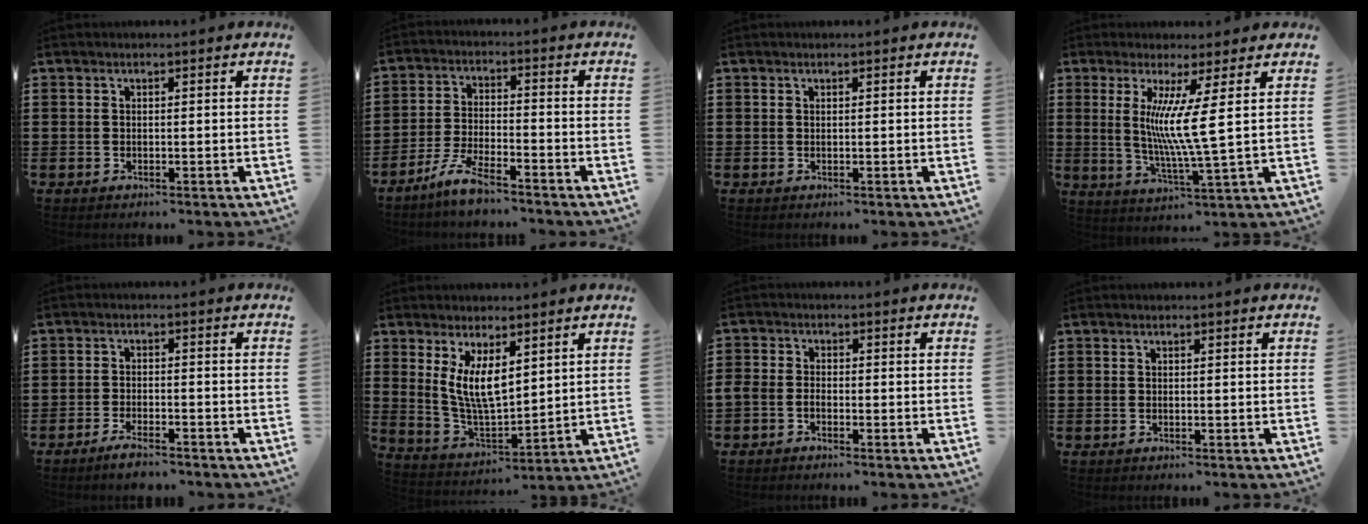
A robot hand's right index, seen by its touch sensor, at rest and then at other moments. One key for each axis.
{"total": 6.0, "fx": -5.2, "fy": 0.5, "fz": 3.0, "tx": -0.083, "ty": -0.009, "tz": -0.105}
{"total": 0.0}
{"total": 8.0, "fx": 2.1, "fy": -0.9, "fz": 7.6, "tx": -0.150, "ty": -0.010, "tz": 0.032}
{"total": 3.1, "fx": -2.9, "fy": 0.2, "fz": 1.0, "tx": -0.026, "ty": 0.001, "tz": -0.059}
{"total": 7.1, "fx": 2.9, "fy": 3.1, "fz": 5.7, "tx": -0.127, "ty": -0.007, "tz": 0.053}
{"total": 1.7, "fx": -1.5, "fy": 0.6, "fz": 0.7, "tx": -0.016, "ty": 0.001, "tz": -0.030}
{"total": 0.0}